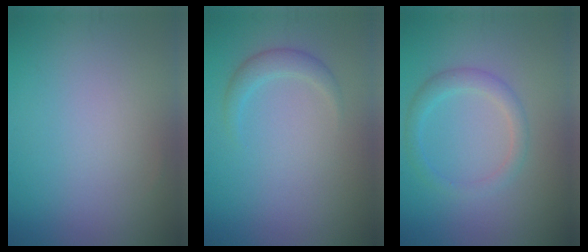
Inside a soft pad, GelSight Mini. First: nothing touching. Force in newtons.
{"total": 1.8, "press": 1.8, "slide": 0.1}
{"total": 2.3, "press": 2.3, "slide": 0.0}